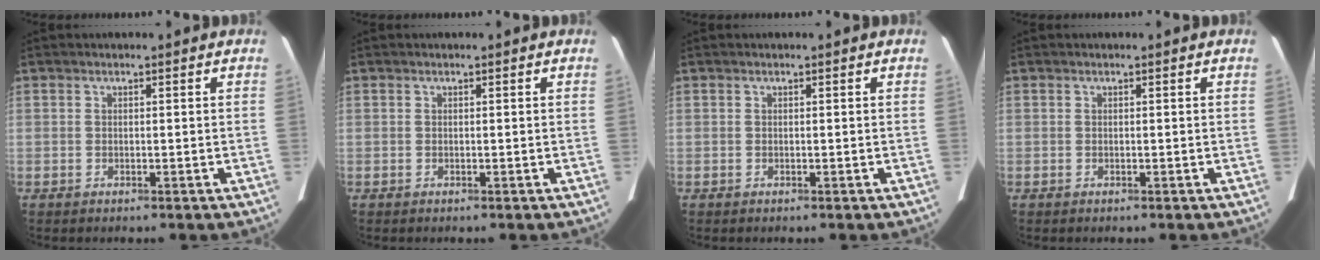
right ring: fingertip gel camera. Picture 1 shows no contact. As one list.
[{"total": 0.0}, {"total": 0.0}, {"total": 0.0}]